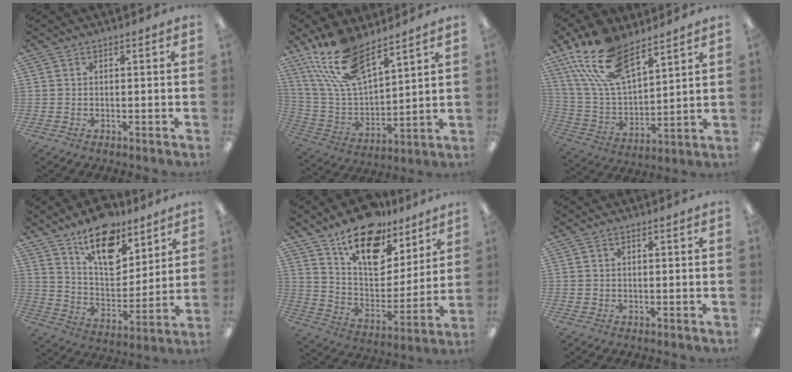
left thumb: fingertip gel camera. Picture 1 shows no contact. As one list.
[{"total": 17.9, "force": [13.1, 6.8, 10.1], "torque": [-0.223, -0.067, 0.237]}, {"total": 19.6, "force": [13.0, 8.8, 11.8], "torque": [-0.255, -0.058, 0.235]}, {"total": 17.0, "force": [12.2, 8.2, 8.5], "torque": [-0.130, -0.076, 0.215]}, {"total": 18.9, "force": [13.1, 9.9, 9.4], "torque": [-0.152, -0.086, 0.232]}, {"total": 0.6, "force": [0.2, 0.5, 0.0], "torque": [0.000, 0.004, 0.003]}]